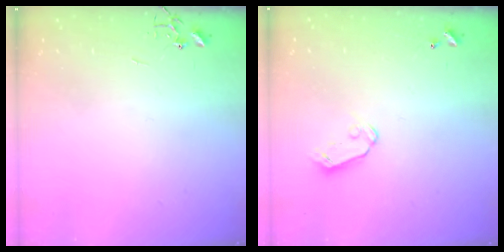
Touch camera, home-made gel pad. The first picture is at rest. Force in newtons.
{"total": 5.4, "press": 5.4, "slide": 0.5}